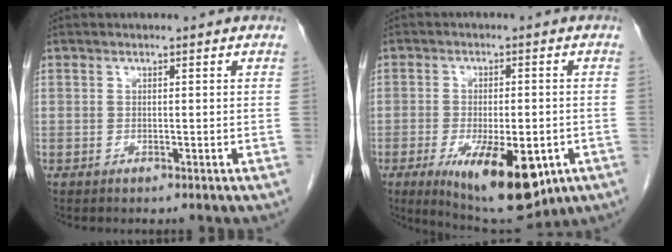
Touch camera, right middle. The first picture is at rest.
{"total": 14.5, "force": [-6.4, 5.4, 11.8], "torque": [-0.170, -0.019, -0.082]}